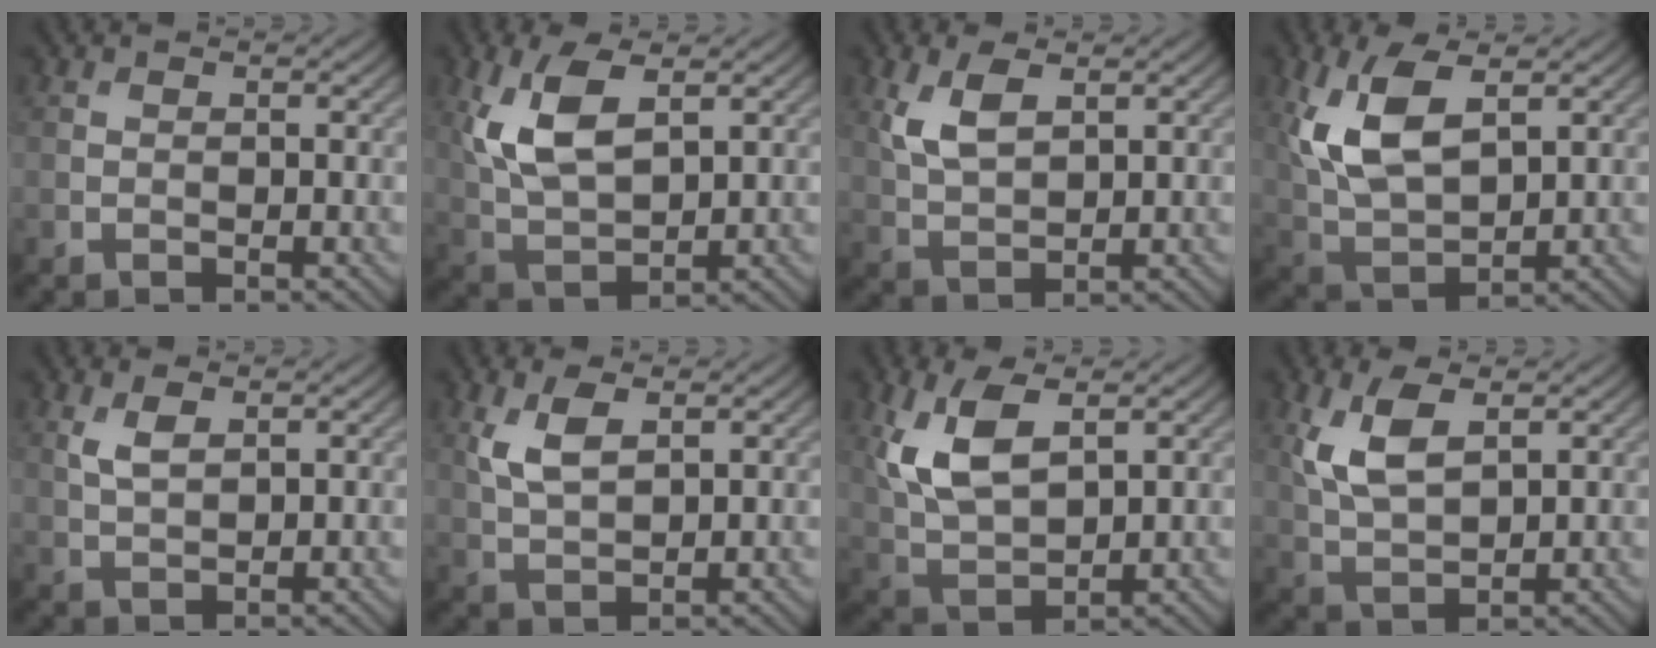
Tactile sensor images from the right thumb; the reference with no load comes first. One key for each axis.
{"total": 9.1, "fx": 3.1, "fy": 4.4, "fz": 7.4, "tx": -0.170, "ty": 0.002, "tz": 0.060}
{"total": 5.3, "fx": 2.2, "fy": 2.6, "fz": 4.0, "tx": -0.099, "ty": -0.001, "tz": 0.046}
{"total": 10.3, "fx": 3.2, "fy": 5.2, "fz": 8.3, "tx": -0.193, "ty": 0.001, "tz": 0.061}
{"total": 2.9, "fx": 1.2, "fy": 1.3, "fz": 2.3, "tx": -0.055, "ty": 0.000, "tz": 0.029}
{"total": 4.8, "fx": 1.9, "fy": 2.2, "fz": 3.8, "tx": -0.091, "ty": 0.001, "tz": 0.041}
{"total": 9.2, "fx": 3.2, "fy": 4.6, "fz": 7.3, "tx": -0.170, "ty": 0.002, "tz": 0.062}
{"total": 7.0, "fx": 2.6, "fy": 3.3, "fz": 5.6, "tx": -0.130, "ty": 0.000, "tz": 0.052}